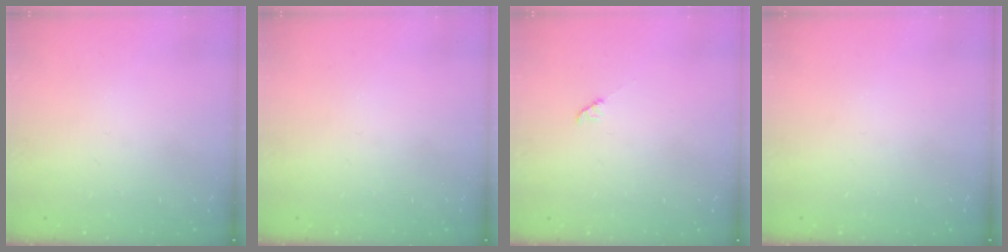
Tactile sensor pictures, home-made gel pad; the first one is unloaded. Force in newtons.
{"total": 0.0}
{"total": 2.2, "press": 2.2, "slide": 0.3}
{"total": 0.0}